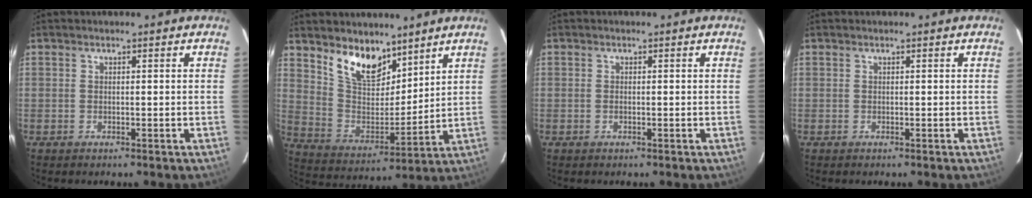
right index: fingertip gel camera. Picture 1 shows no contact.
{"total": 12.7, "force": [9.1, 6.2, 6.3], "torque": [-0.123, -0.002, 0.178]}
{"total": 0.5, "force": [-0.2, 0.2, 0.5], "torque": [-0.011, 0.000, -0.004]}
{"total": 0.0}